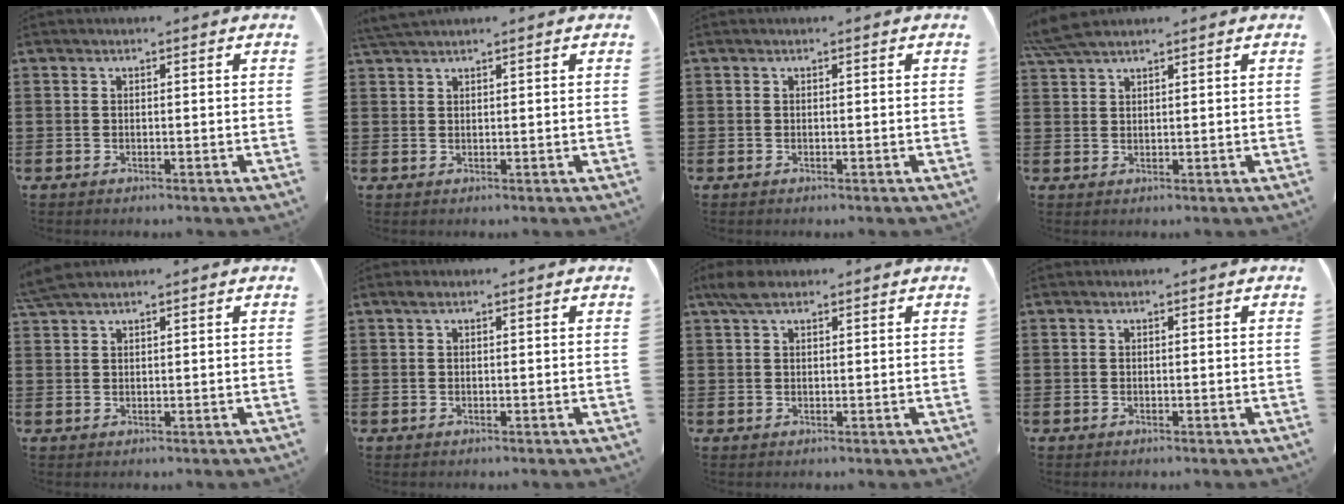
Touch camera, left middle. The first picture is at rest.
{"total": 2.0, "force": [1.8, 0.0, 0.9], "torque": [-0.023, -0.001, 0.035]}
{"total": 0.0}
{"total": 4.0, "force": [3.3, 0.4, 2.1], "torque": [-0.052, -0.001, 0.064]}
{"total": 2.6, "force": [2.3, 0.1, 1.4], "torque": [-0.033, 0.000, 0.045]}
{"total": 0.6, "force": [0.3, 0.2, 0.4], "torque": [-0.011, 0.001, 0.006]}
{"total": 2.8, "force": [1.7, 1.0, 2.0], "torque": [-0.044, 0.004, 0.031]}
{"total": 0.0}